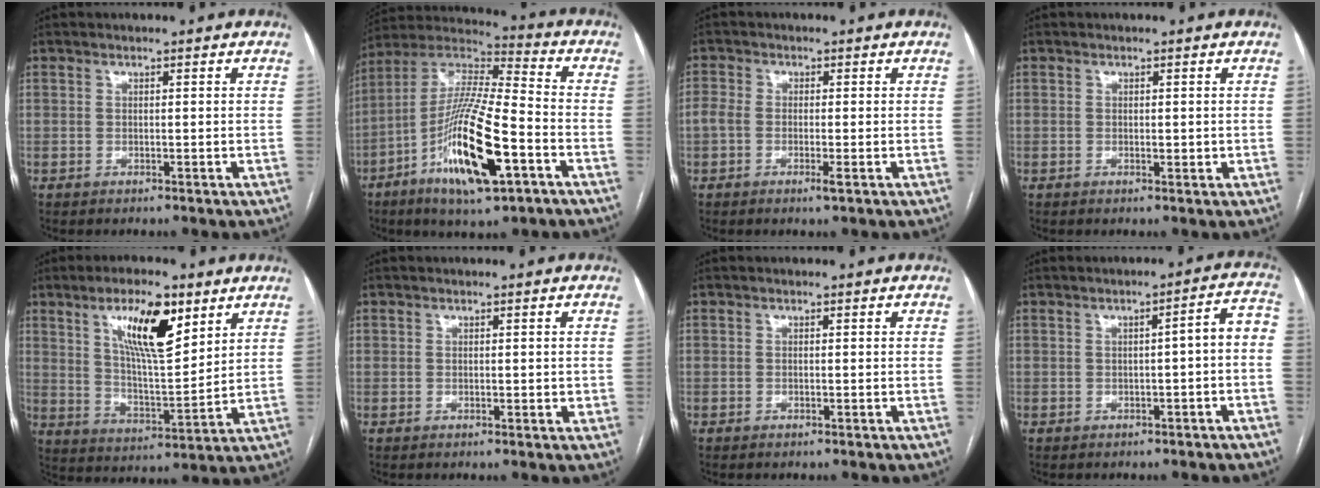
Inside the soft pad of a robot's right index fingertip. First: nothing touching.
{"total": 18.7, "force": [-7.4, 3.0, 16.9], "torque": [-0.340, -0.016, -0.133]}
{"total": 3.5, "force": [-1.4, 1.2, 3.0], "torque": [-0.062, 0.000, -0.027]}
{"total": 0.8, "force": [-0.1, 0.4, 0.7], "torque": [-0.008, -0.001, -0.001]}
{"total": 12.6, "force": [6.6, 3.3, 10.2], "torque": [-0.180, 0.001, 0.119]}
{"total": 1.2, "force": [0.1, 0.9, 0.8], "torque": [-0.006, 0.001, 0.002]}
{"total": 0.0}
{"total": 4.5, "force": [-0.8, 0.5, 4.4], "torque": [-0.048, 0.020, -0.011]}